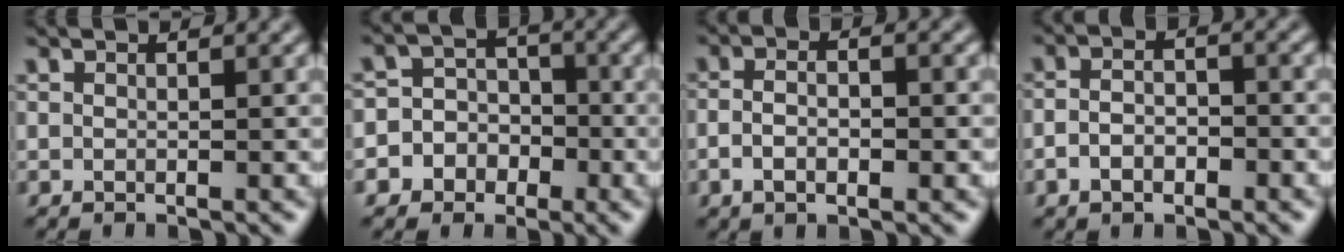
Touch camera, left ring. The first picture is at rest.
{"total": 7.0, "force": [-2.9, 6.3, 0.7], "torque": [-0.002, 0.009, -0.074]}
{"total": 3.0, "force": [-0.7, 1.3, 2.6], "torque": [-0.049, -0.001, -0.014]}
{"total": 2.6, "force": [-1.1, 1.5, 1.9], "torque": [-0.040, 0.001, -0.023]}